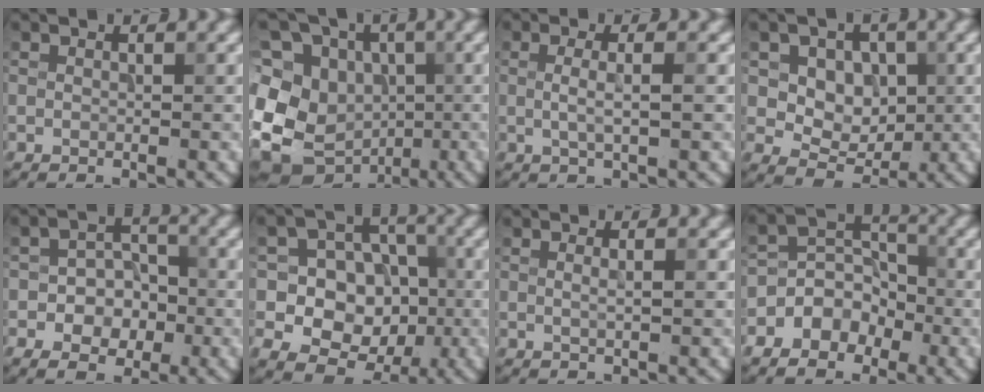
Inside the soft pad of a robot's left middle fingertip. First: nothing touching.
{"total": 16.2, "force": [-2.7, 13.8, 8.0], "torque": [-0.170, 0.013, -0.058]}
{"total": 2.3, "force": [0.0, 0.6, 2.2], "torque": [-0.041, 0.000, -0.001]}
{"total": 5.4, "force": [1.3, 4.2, 3.0], "torque": [-0.055, -0.006, 0.027]}
{"total": 4.9, "force": [-1.8, 3.7, 2.7], "torque": [-0.011, 0.002, -0.048]}
{"total": 11.4, "force": [-1.5, 10.5, 4.3], "torque": [-0.087, 0.029, -0.044]}
{"total": 1.3, "force": [0.2, 0.4, 1.2], "torque": [-0.013, -0.003, -0.003]}
{"total": 5.5, "force": [-3.0, 4.3, 1.8], "torque": [0.006, 0.010, -0.071]}